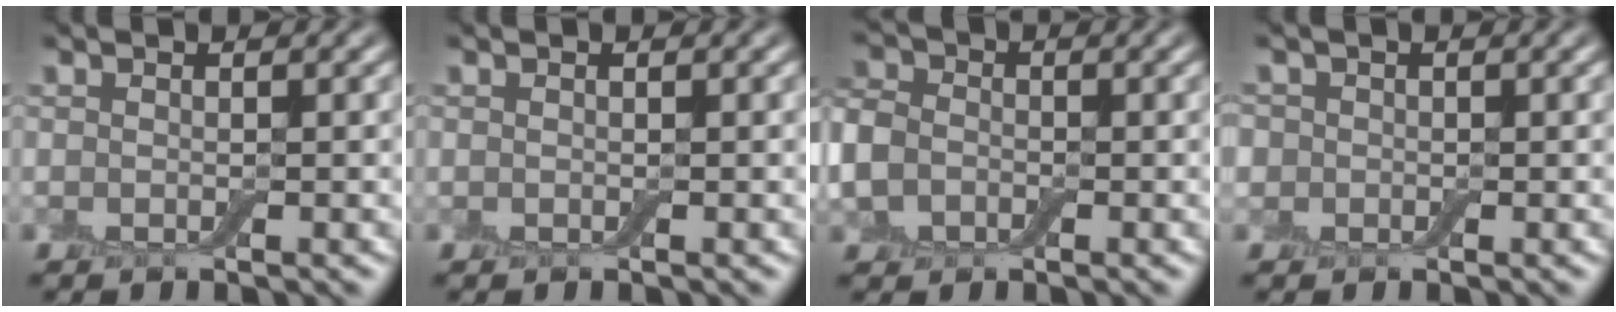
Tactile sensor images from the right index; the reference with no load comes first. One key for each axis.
{"total": 0.0}
{"total": 4.3, "fx": -0.9, "fy": 3.6, "fz": 2.3, "tx": -0.054, "ty": 0.000, "tz": -0.025}
{"total": 1.9, "fx": 0.4, "fy": 1.8, "fz": 0.6, "tx": -0.004, "ty": 0.007, "tz": -0.011}